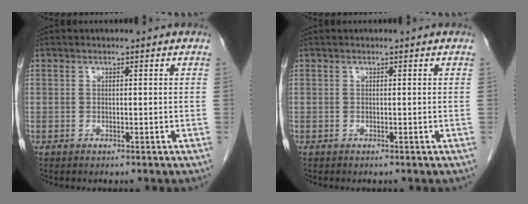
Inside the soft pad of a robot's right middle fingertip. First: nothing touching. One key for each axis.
{"total": 0.0}